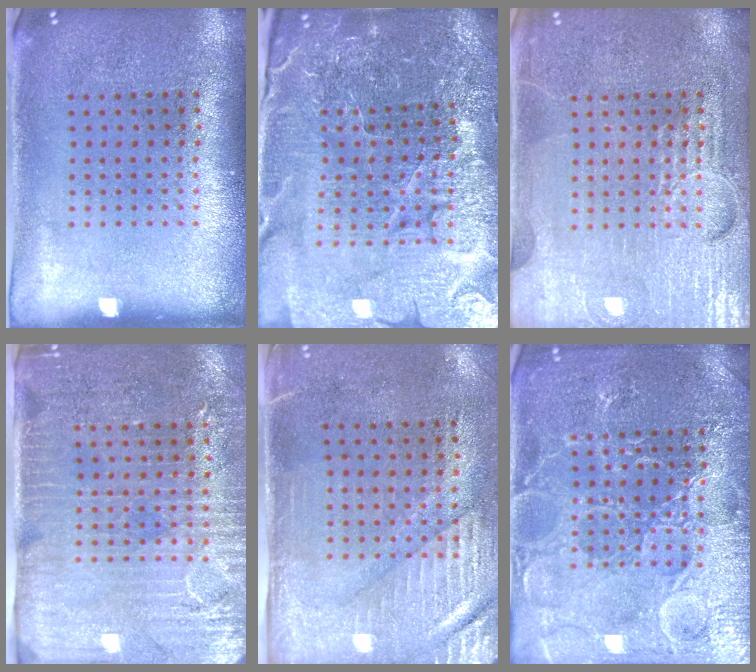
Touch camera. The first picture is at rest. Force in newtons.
{"total": 5.3, "press": 5.0, "slide": 1.8}
{"total": 6.2, "press": 6.1, "slide": 0.8}
{"total": 3.3, "press": 2.9, "slide": 1.6}
{"total": 3.0, "press": 2.5, "slide": 1.6}
{"total": 4.7, "press": 4.6, "slide": 0.6}